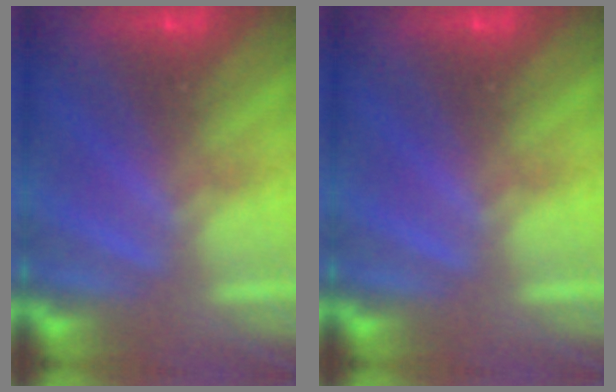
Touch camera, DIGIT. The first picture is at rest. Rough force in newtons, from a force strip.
{"total": 0.0}